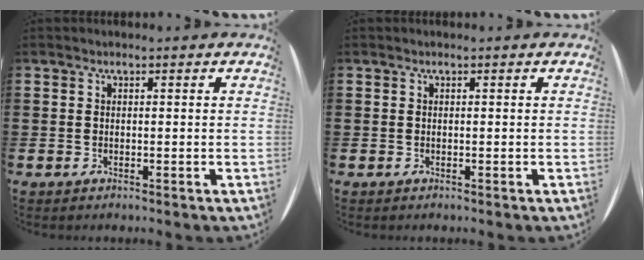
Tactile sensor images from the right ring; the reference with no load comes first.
{"total": 0.0}